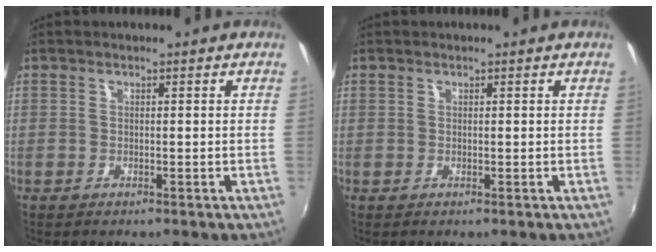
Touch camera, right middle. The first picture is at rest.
{"total": 0.5, "force": [0.1, 0.5, -0.1], "torque": [0.004, 0.000, -0.001]}